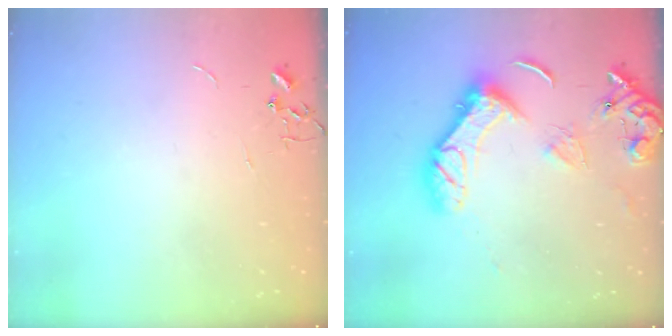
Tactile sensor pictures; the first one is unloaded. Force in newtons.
{"total": 16.2, "press": 16.1, "slide": 1.8}